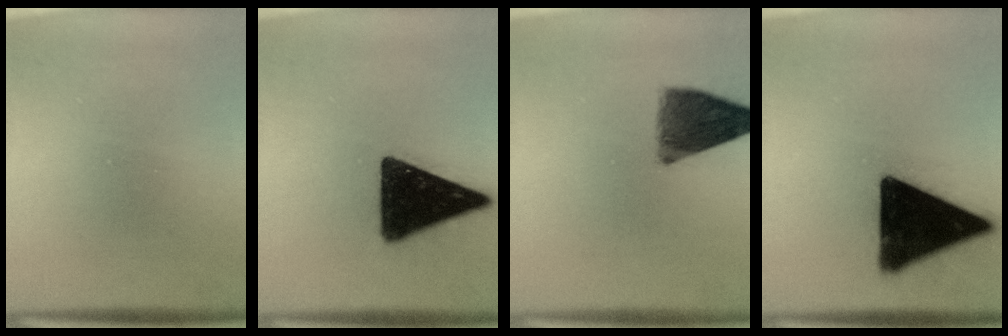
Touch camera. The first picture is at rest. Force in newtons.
{"total": 17.4}
{"total": 8.5}
{"total": 19.7}